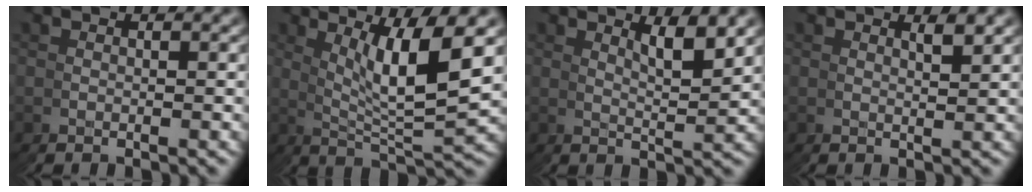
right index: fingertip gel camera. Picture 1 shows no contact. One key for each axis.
{"total": 6.4, "fx": 2.6, "fy": 1.3, "fz": 5.7, "tx": -0.107, "ty": -0.006, "tz": 0.047}
{"total": 2.9, "fx": 2.3, "fy": -0.4, "fz": 1.7, "tx": -0.031, "ty": -0.004, "tz": 0.044}
{"total": 1.5, "fx": 1.3, "fy": -0.7, "fz": 0.5, "tx": -0.004, "ty": 0.001, "tz": 0.024}